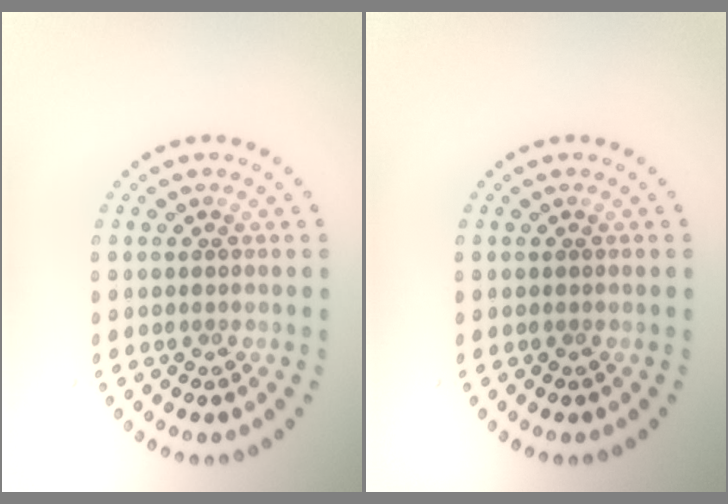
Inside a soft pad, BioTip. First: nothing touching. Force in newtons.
{"total": 0.0}